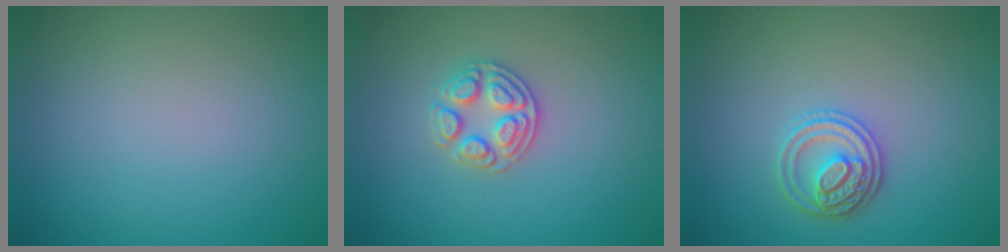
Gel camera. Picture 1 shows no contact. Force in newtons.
{"total": 2.7, "press": 2.6, "slide": 0.8}
{"total": 2.9, "press": 2.8, "slide": 0.7}